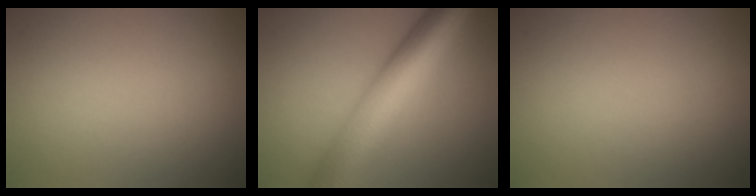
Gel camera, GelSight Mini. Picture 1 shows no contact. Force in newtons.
{"total": 10.0, "press": 10.0, "slide": 0.3}
{"total": 0.0}